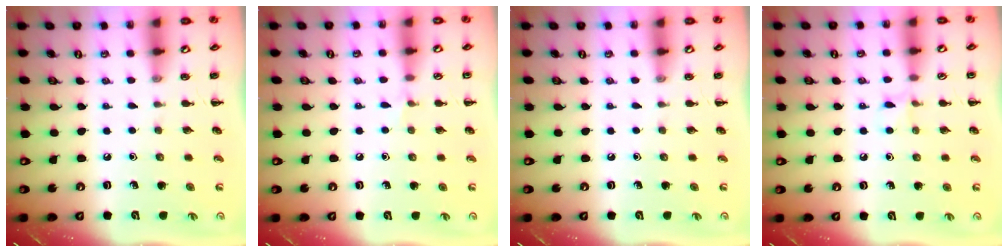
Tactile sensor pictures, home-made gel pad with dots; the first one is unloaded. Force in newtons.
{"total": 3.4, "press": 3.1, "slide": 1.3}
{"total": 0.0}
{"total": 4.5, "press": 4.2, "slide": 1.5}